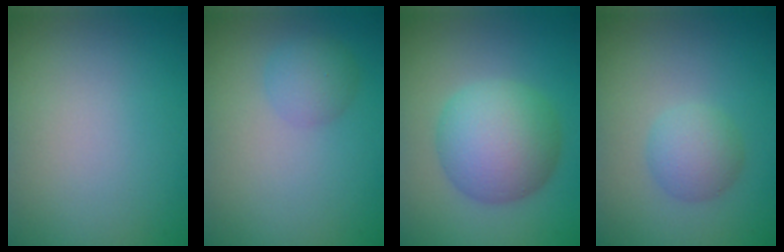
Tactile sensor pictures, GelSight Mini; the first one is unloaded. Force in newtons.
{"total": 2.1, "press": 2.1, "slide": 0.1}
{"total": 6.8, "press": 6.7, "slide": 0.1}
{"total": 2.6, "press": 2.6, "slide": 0.1}